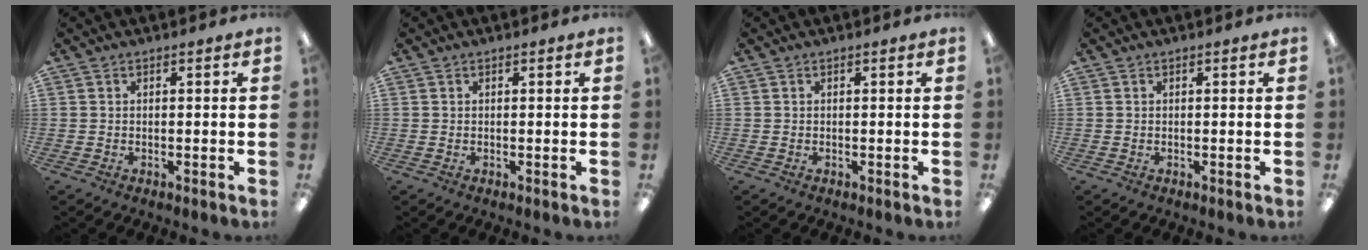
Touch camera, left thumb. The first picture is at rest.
{"total": 0.0}
{"total": 0.0}
{"total": 0.0}